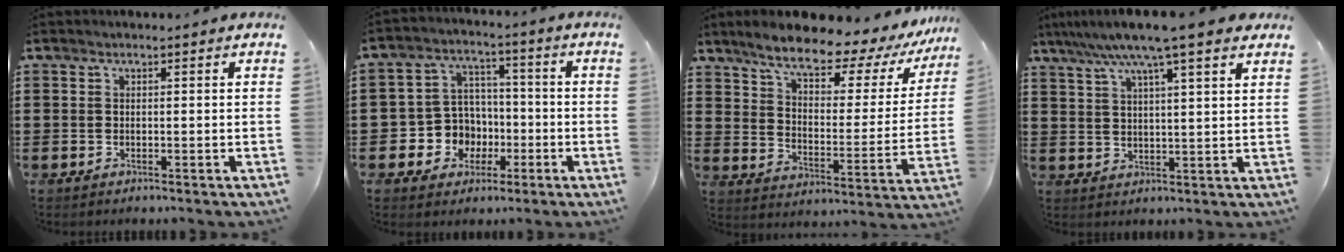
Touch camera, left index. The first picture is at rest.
{"total": 7.1, "force": [-2.0, 6.6, 1.6], "torque": [-0.057, 0.017, -0.031]}
{"total": 9.0, "force": [7.3, 1.9, 4.8], "torque": [-0.102, -0.047, 0.115]}
{"total": 8.7, "force": [6.8, 0.1, 5.5], "torque": [-0.124, -0.018, 0.117]}